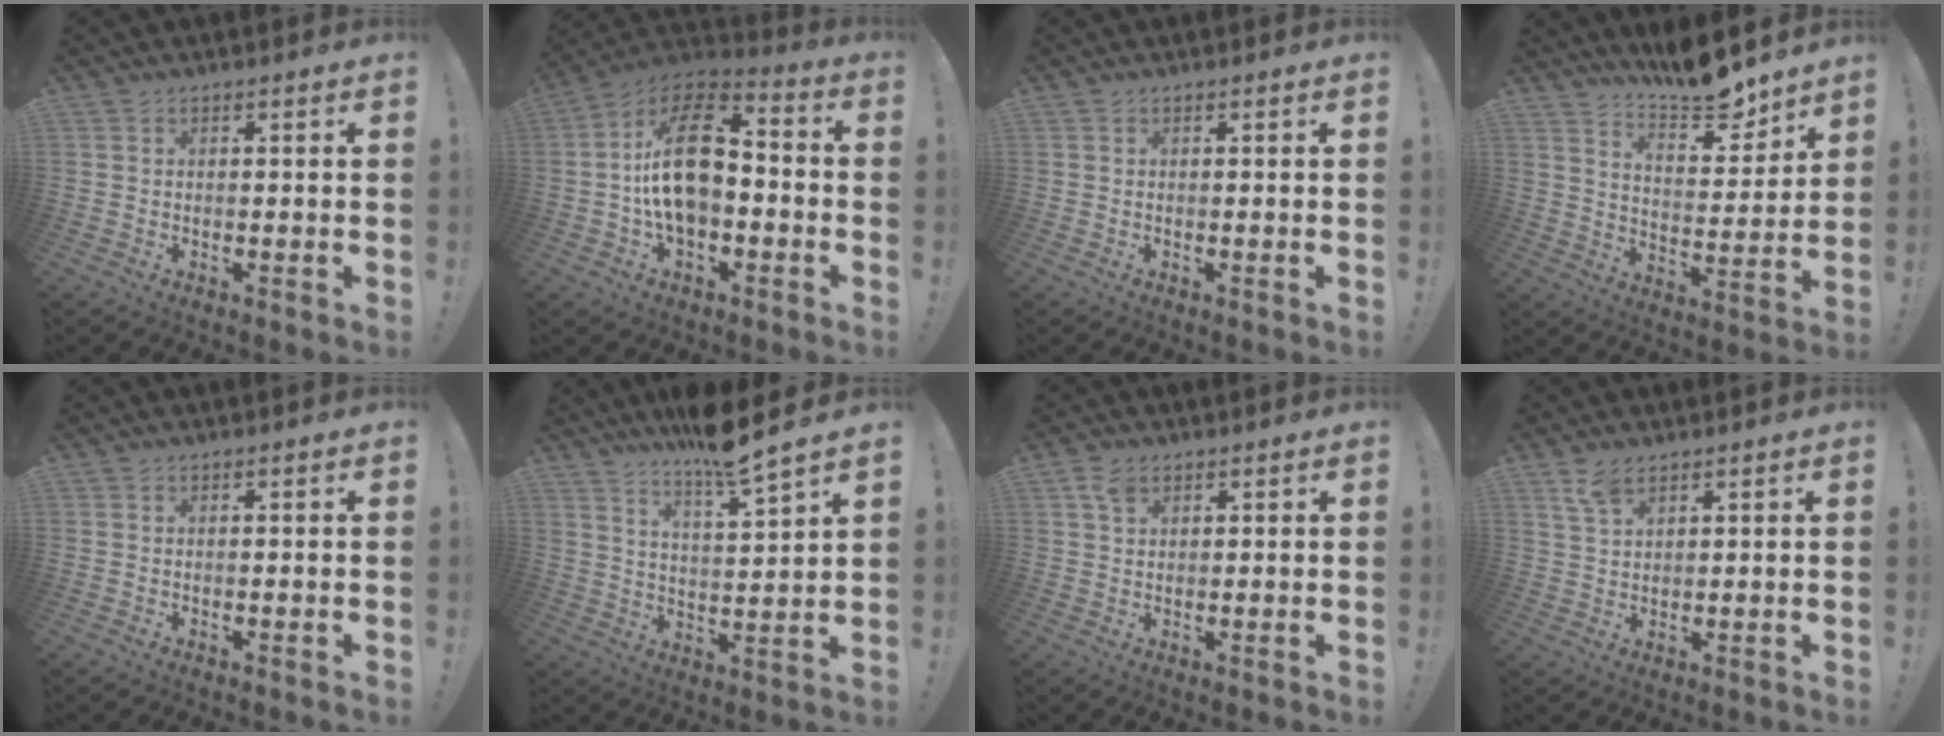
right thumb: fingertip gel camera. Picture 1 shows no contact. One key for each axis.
{"total": 18.5, "fx": -1.3, "fy": 11.4, "fz": 14.4, "tx": -0.241, "ty": 0.030, "tz": -0.016}
{"total": 0.0}
{"total": 12.1, "fx": 10.7, "fy": 2.9, "fz": 4.8, "tx": -0.073, "ty": -0.084, "tz": 0.190}
{"total": 0.0}
{"total": 10.1, "fx": 8.6, "fy": -0.3, "fz": 5.2, "tx": -0.092, "ty": -0.062, "tz": 0.141}
{"total": 3.8, "fx": 2.1, "fy": 2.3, "fz": 2.2, "tx": -0.042, "ty": 0.000, "tz": 0.040}
{"total": 5.5, "fx": 3.8, "fy": 2.6, "fz": 2.9, "tx": -0.053, "ty": -0.014, "tz": 0.072}